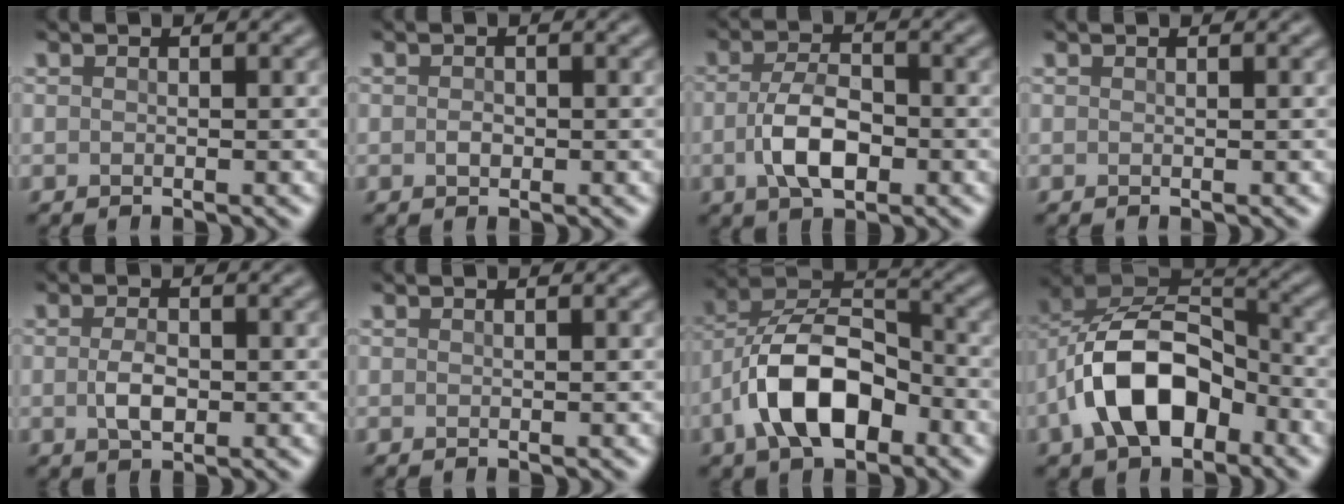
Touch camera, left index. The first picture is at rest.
{"total": 1.0, "force": [-0.2, 0.7, 0.7], "torque": [-0.013, -0.002, -0.005]}
{"total": 4.9, "force": [-1.2, 2.5, 4.1], "torque": [-0.086, -0.002, -0.025]}
{"total": 0.0}
{"total": 2.5, "force": [-0.3, 1.4, 2.1], "torque": [-0.044, -0.002, -0.007]}
{"total": 0.0}
{"total": 9.2, "force": [-3.8, 4.8, 6.9], "torque": [-0.127, 0.018, -0.074]}
{"total": 10.2, "force": [-3.8, 5.7, 7.5], "torque": [-0.144, 0.019, -0.075]}